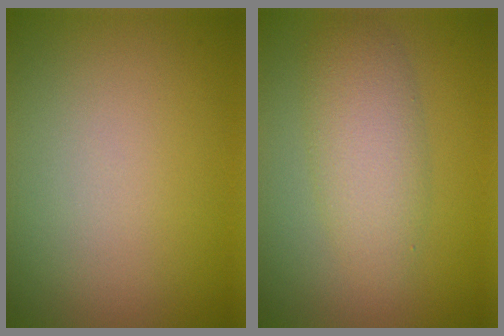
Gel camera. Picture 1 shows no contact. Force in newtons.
{"total": 4.0, "press": 4.0, "slide": 0.2}